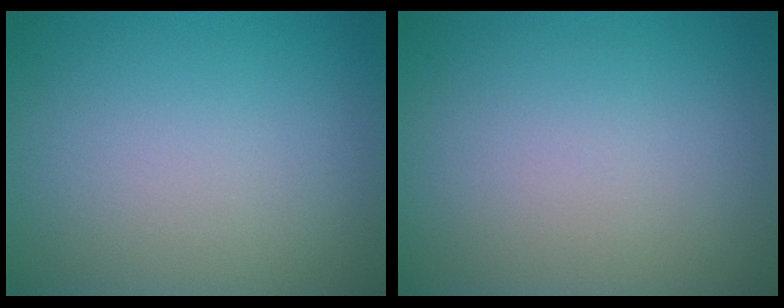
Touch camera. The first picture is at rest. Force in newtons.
{"total": 0.0}